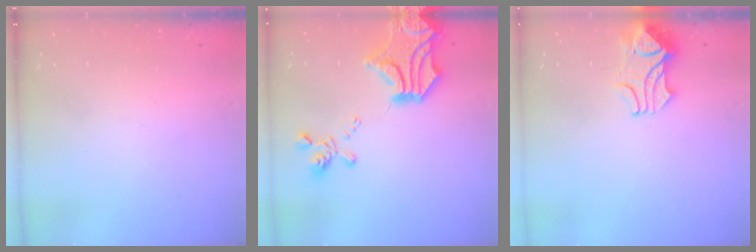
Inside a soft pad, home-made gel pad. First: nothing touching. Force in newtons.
{"total": 10.1, "press": 9.5, "slide": 3.3}
{"total": 2.3, "press": 2.2, "slide": 0.9}